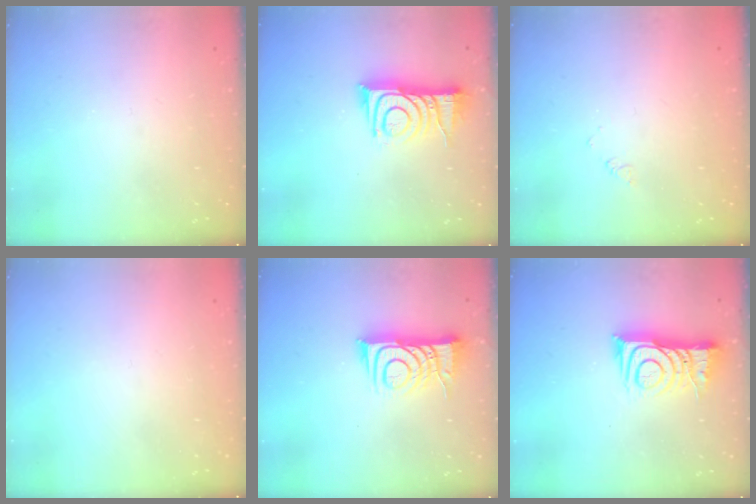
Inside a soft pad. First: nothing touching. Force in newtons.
{"total": 11.6, "press": 11.6, "slide": 0.3}
{"total": 1.7, "press": 1.6, "slide": 0.3}
{"total": 1.5, "press": 1.5, "slide": 0.1}
{"total": 10.4, "press": 10.3, "slide": 1.2}
{"total": 10.1, "press": 10.0, "slide": 1.0}